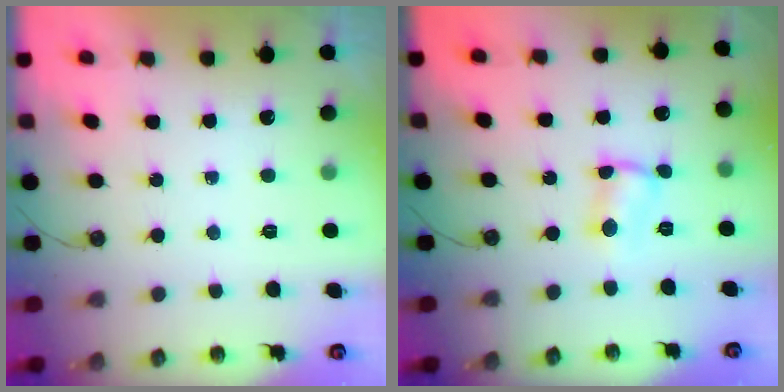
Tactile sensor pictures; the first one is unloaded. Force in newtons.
{"total": 2.2, "press": 2.2, "slide": 0.1}